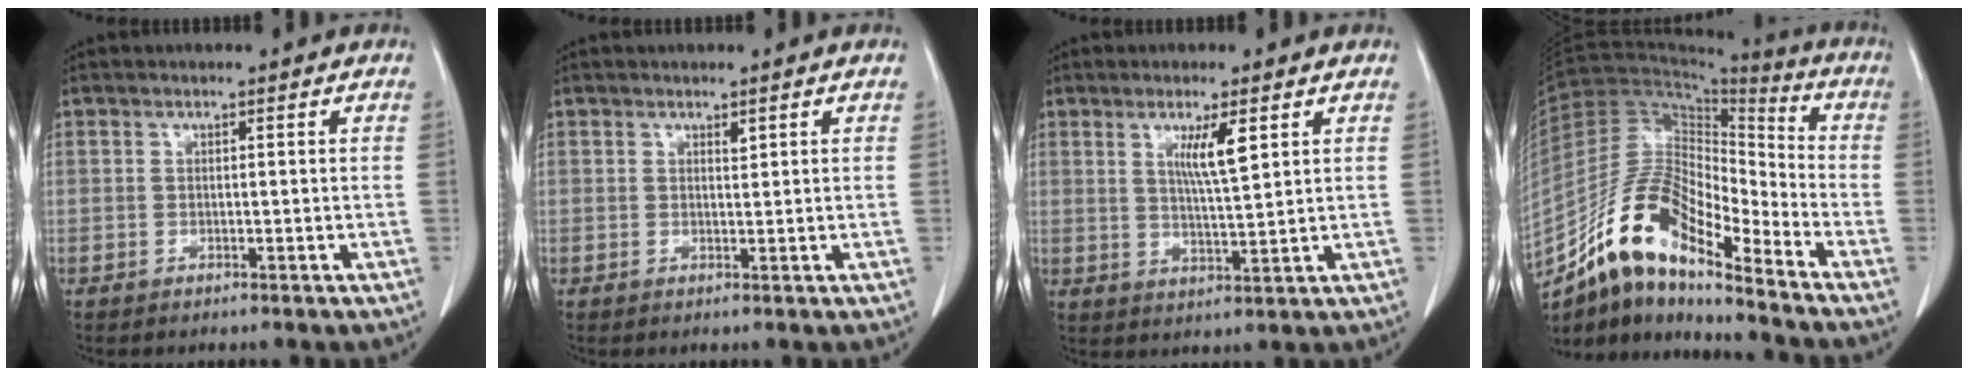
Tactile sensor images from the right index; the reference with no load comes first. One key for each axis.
{"total": 0.8, "fx": 0.5, "fy": 0.2, "fz": 0.5, "tx": -0.010, "ty": -0.006, "tz": 0.007}
{"total": 5.5, "fx": 2.3, "fy": 0.2, "fz": 4.9, "tx": -0.088, "ty": -0.009, "tz": 0.041}
{"total": 14.9, "fx": -11.4, "fy": 3.7, "fz": 8.8, "tx": -0.166, "ty": 0.033, "tz": -0.207}